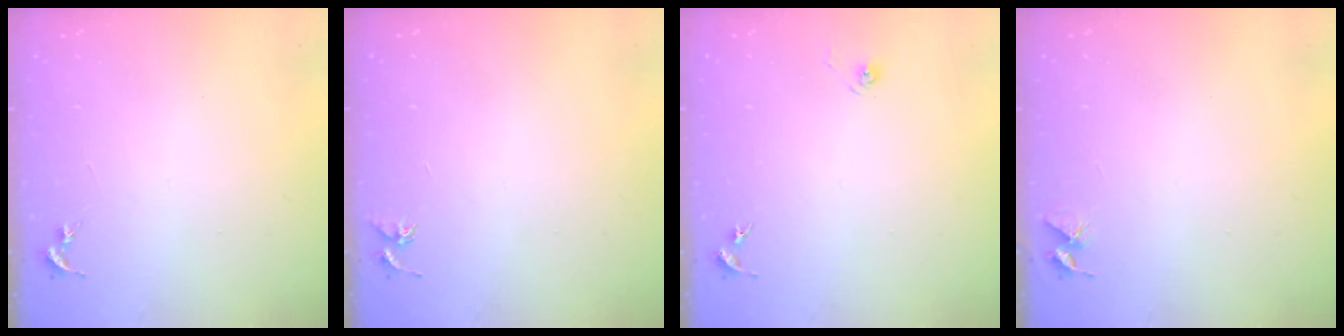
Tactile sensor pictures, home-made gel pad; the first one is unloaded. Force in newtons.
{"total": 3.7, "press": 3.7, "slide": 0.4}
{"total": 3.2, "press": 2.6, "slide": 1.8}
{"total": 4.0, "press": 4.0, "slide": 0.3}